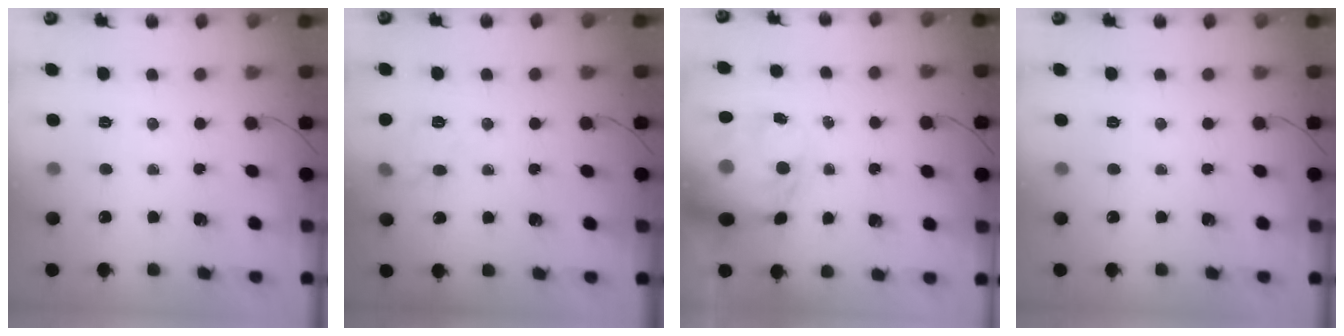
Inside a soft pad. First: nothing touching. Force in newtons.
{"total": 8.4, "press": 8.3, "slide": 0.9}
{"total": 16.0, "press": 15.6, "slide": 3.6}
{"total": 0.0}